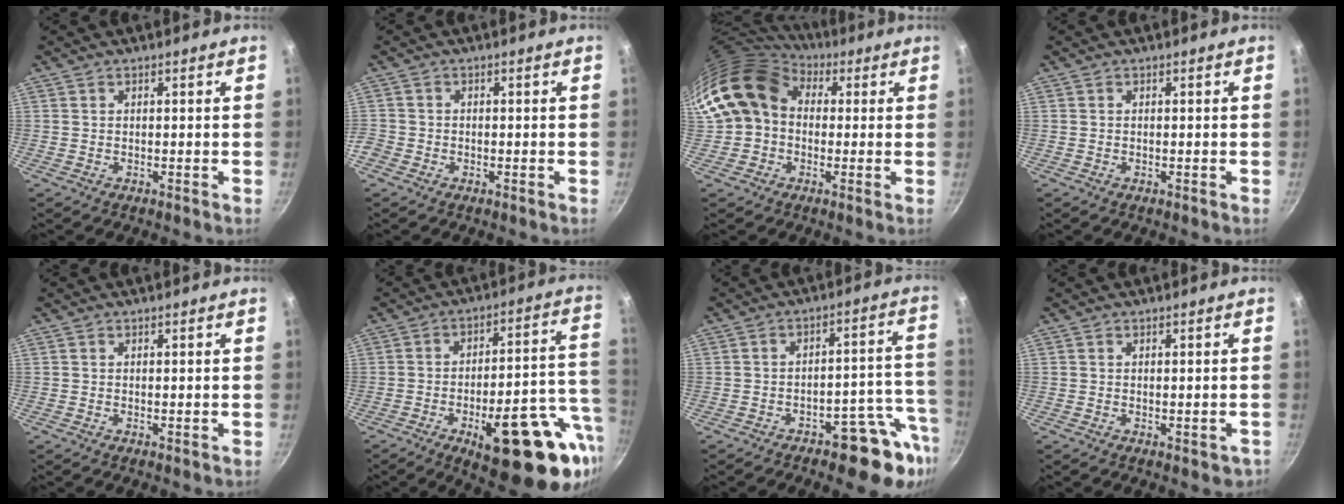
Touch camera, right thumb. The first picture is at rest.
{"total": 2.7, "force": [-1.4, 2.1, 0.9], "torque": [-0.027, 0.003, -0.031]}
{"total": 13.9, "force": [2.1, 11.4, 7.6], "torque": [-0.117, 0.028, 0.022]}
{"total": 0.0}
{"total": 0.0}
{"total": 23.8, "force": [-9.5, 8.4, 20.1], "torque": [-0.223, 0.032, -0.124]}
{"total": 11.4, "force": [-6.0, 4.8, 8.4], "torque": [-0.051, 0.061, -0.079]}
{"total": 2.1, "force": [-0.6, 0.9, 1.8], "torque": [-0.019, -0.004, -0.007]}